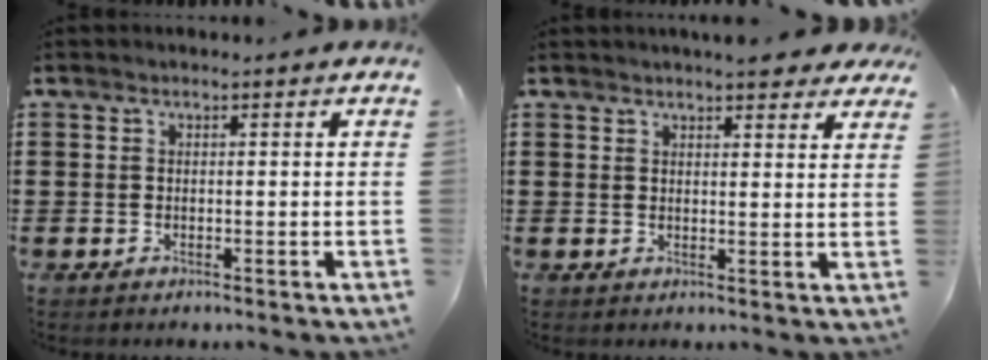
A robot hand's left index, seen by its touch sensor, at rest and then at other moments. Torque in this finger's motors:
{"motor_torque": [2.14, 0.00, 0.37, 0.09]}